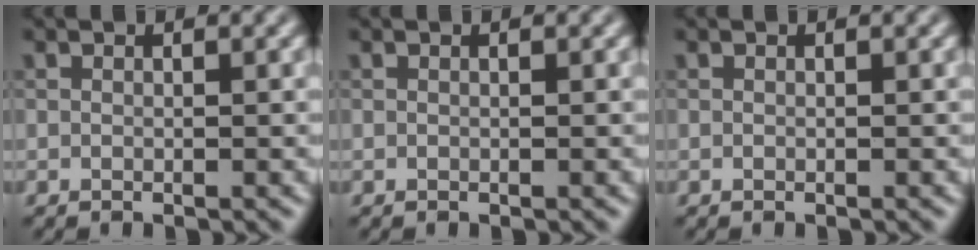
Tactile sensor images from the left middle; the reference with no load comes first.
{"total": 0.0}
{"total": 0.0}